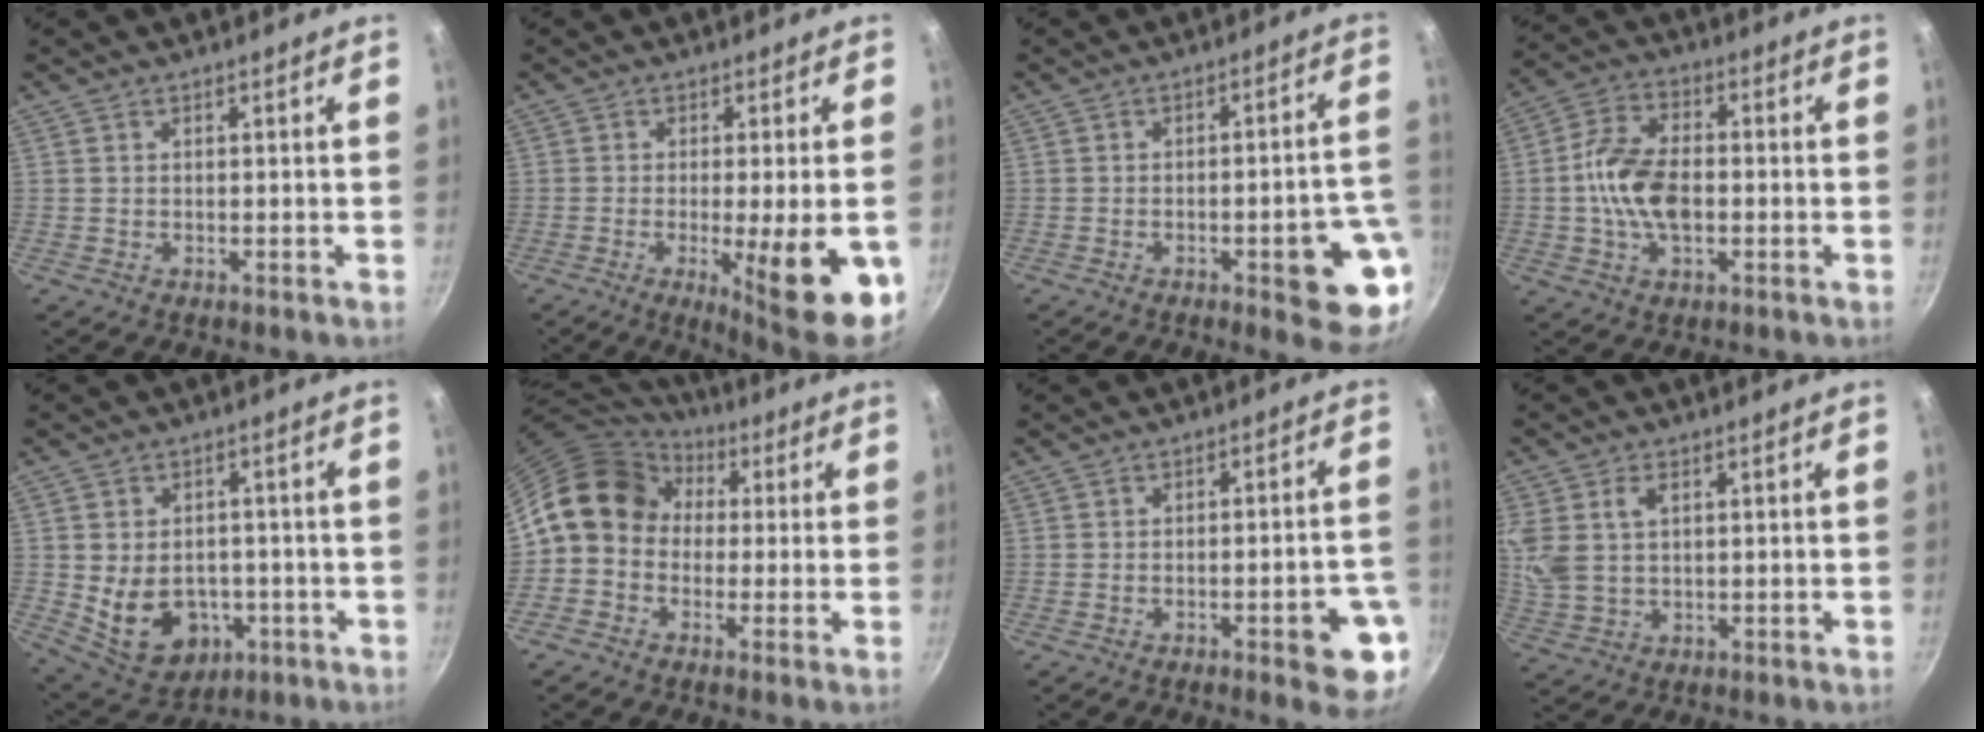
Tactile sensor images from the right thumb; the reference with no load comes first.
{"total": 14.3, "force": [-4.0, 2.7, 13.5], "torque": [-0.172, -0.005, -0.048]}
{"total": 12.5, "force": [-4.1, 3.5, 11.3], "torque": [-0.104, 0.027, -0.050]}
{"total": 11.6, "force": [-1.2, 6.8, 9.3], "torque": [-0.171, 0.025, -0.034]}
{"total": 12.4, "force": [-2.5, 9.3, 7.7], "torque": [-0.099, 0.003, -0.016]}
{"total": 12.3, "force": [1.6, 10.5, 6.3], "torque": [-0.085, 0.033, 0.004]}
{"total": 9.7, "force": [-3.9, 2.6, 8.5], "torque": [-0.078, 0.024, -0.043]}
{"total": 8.8, "force": [2.6, 5.8, 6.1], "torque": [-0.121, -0.003, 0.054]}